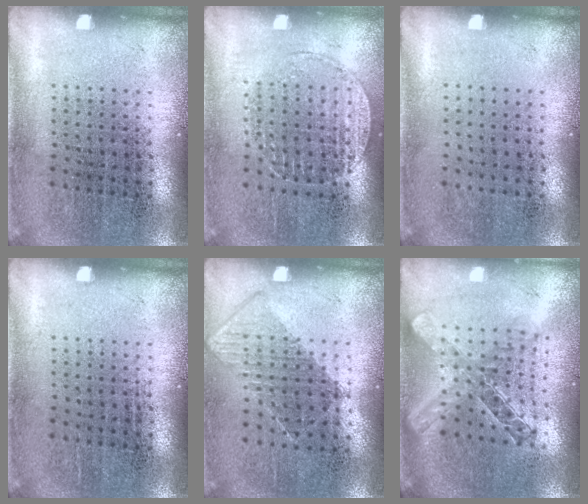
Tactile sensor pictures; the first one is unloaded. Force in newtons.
{"total": 1.3, "press": 1.1, "slide": 0.6}
{"total": 0.0}
{"total": 0.0}
{"total": 0.8, "press": 0.7, "slide": 0.4}
{"total": 2.0, "press": 1.7, "slide": 1.1}